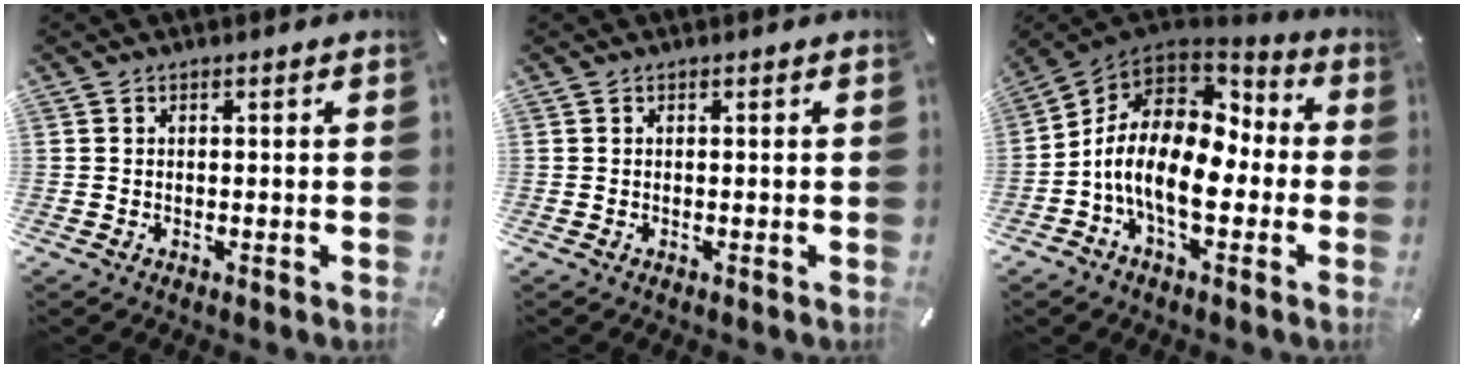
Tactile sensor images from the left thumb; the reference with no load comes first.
{"total": 0.0}
{"total": 14.8, "force": [-4.2, 8.5, 11.3], "torque": [-0.224, 0.005, -0.075]}